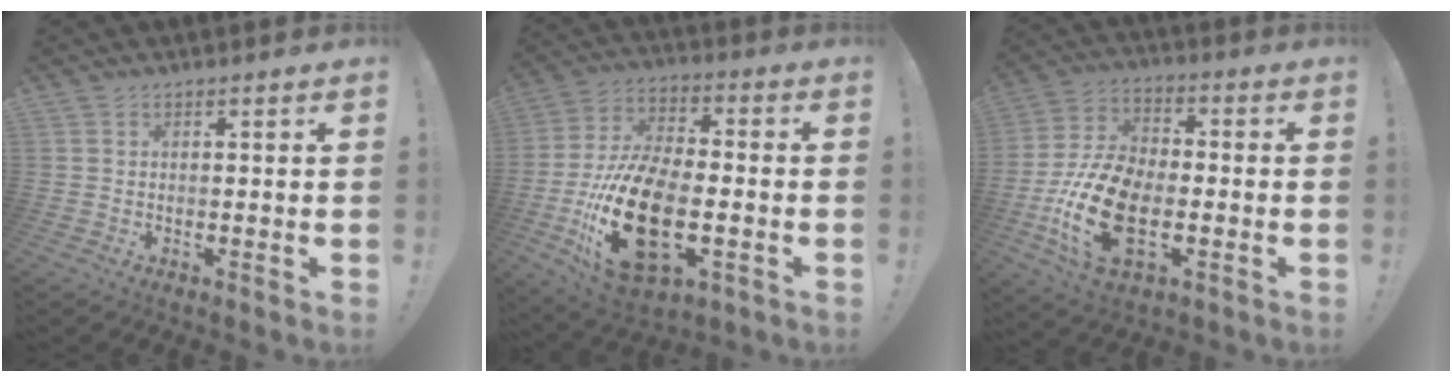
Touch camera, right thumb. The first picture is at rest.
{"total": 25.0, "force": [-6.8, 14.0, 19.5], "torque": [-0.383, 0.035, -0.101]}
{"total": 19.9, "force": [-6.0, 12.0, 14.7], "torque": [-0.293, 0.028, -0.096]}